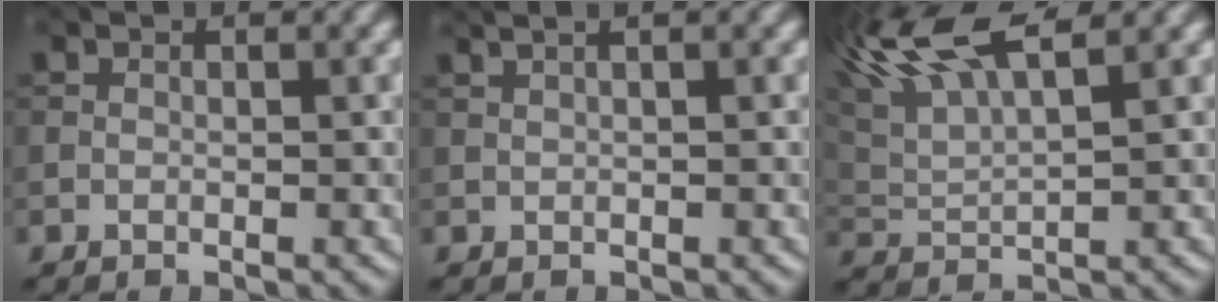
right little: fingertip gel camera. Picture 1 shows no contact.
{"total": 4.2, "force": [2.3, 2.0, 2.8], "torque": [-0.028, 0.032, 0.008]}
{"total": 8.4, "force": [5.3, 2.4, 6.0], "torque": [-0.132, 0.030, 0.094]}